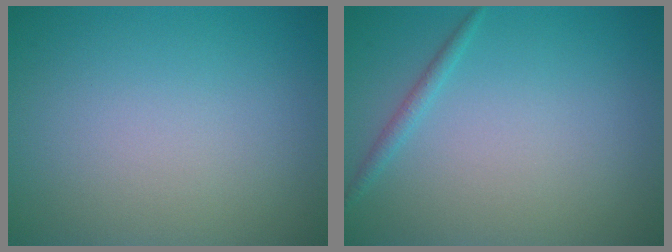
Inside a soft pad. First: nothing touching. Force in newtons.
{"total": 1.1, "press": 1.0, "slide": 0.1}